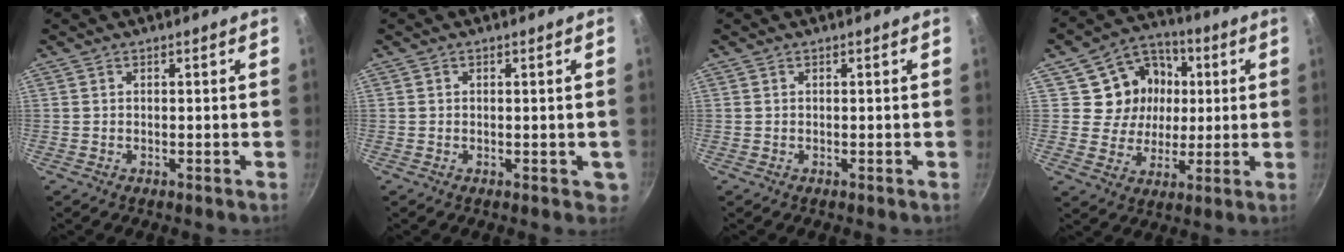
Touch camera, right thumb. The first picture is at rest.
{"total": 2.3, "force": [0.0, 1.6, 1.6], "torque": [-0.013, -0.001, 0.001]}
{"total": 0.0}
{"total": 12.7, "force": [2.8, 11.2, 5.3], "torque": [-0.056, -0.001, 0.042]}